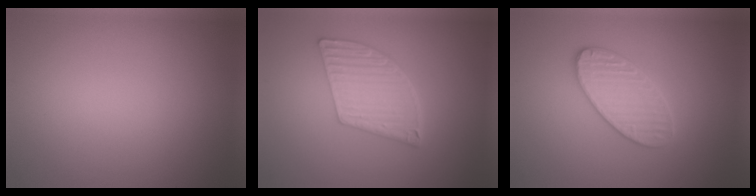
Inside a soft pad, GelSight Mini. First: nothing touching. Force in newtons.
{"total": 5.6, "press": 4.1, "slide": 3.7}
{"total": 3.5, "press": 3.5, "slide": 0.6}